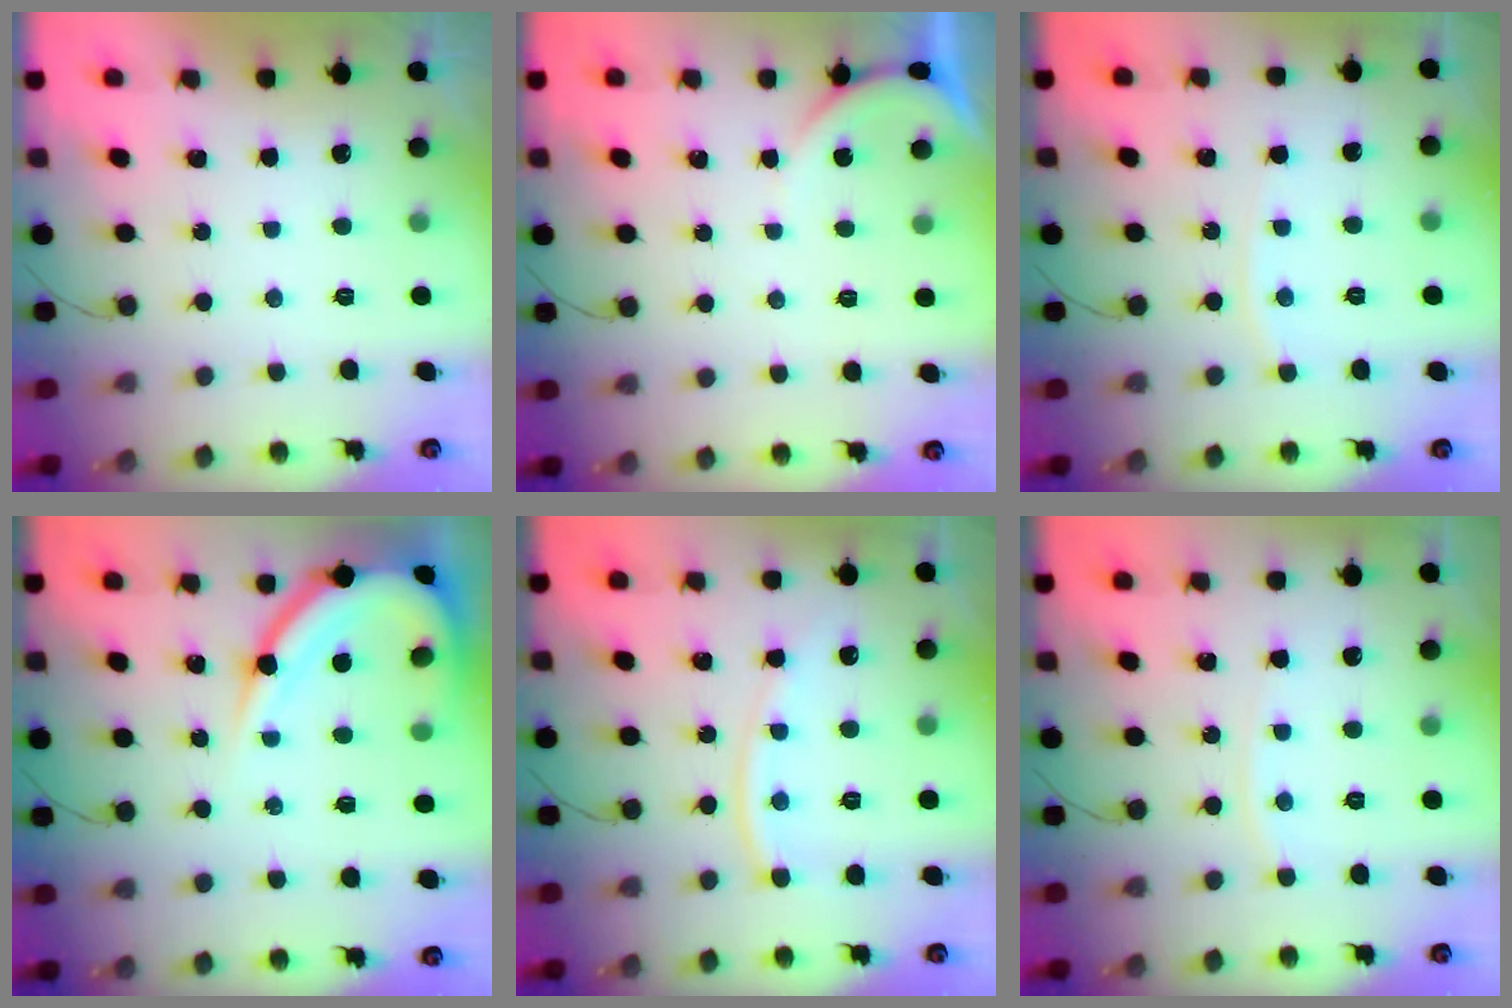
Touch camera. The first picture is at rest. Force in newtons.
{"total": 1.6, "press": 1.6, "slide": 0.4}
{"total": 3.3, "press": 3.3, "slide": 0.5}
{"total": 12.2, "press": 12.2, "slide": 1.0}
{"total": 10.7, "press": 10.6, "slide": 1.1}
{"total": 4.0, "press": 4.0, "slide": 0.5}